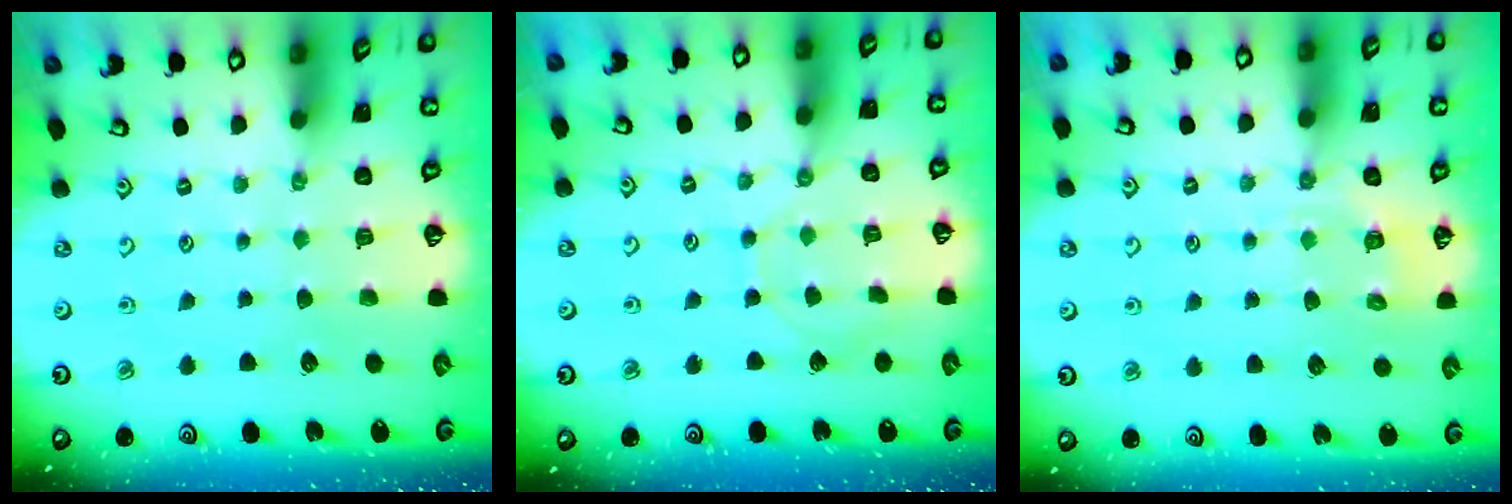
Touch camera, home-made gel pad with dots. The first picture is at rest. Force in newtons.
{"total": 7.0, "press": 7.0, "slide": 0.8}
{"total": 6.6, "press": 6.5, "slide": 1.3}